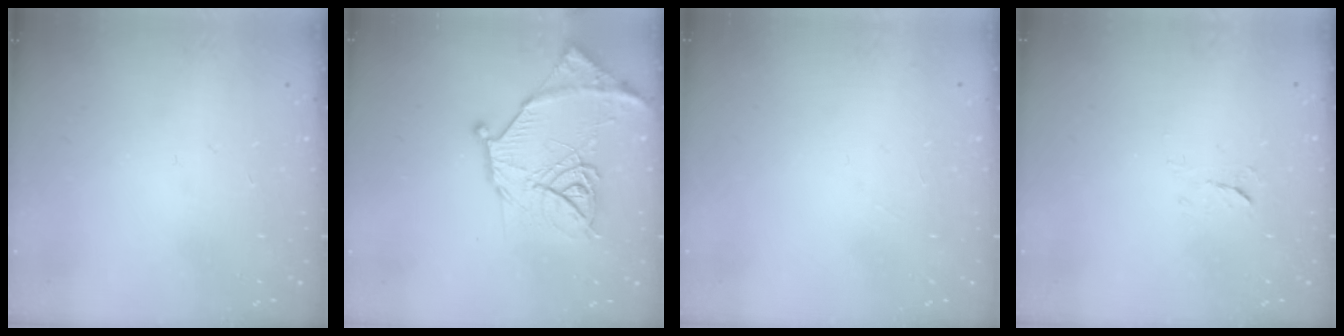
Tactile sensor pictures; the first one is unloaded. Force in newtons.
{"total": 16.8, "press": 16.7, "slide": 1.5}
{"total": 4.9, "press": 4.8, "slide": 0.5}
{"total": 5.4, "press": 5.3, "slide": 0.7}